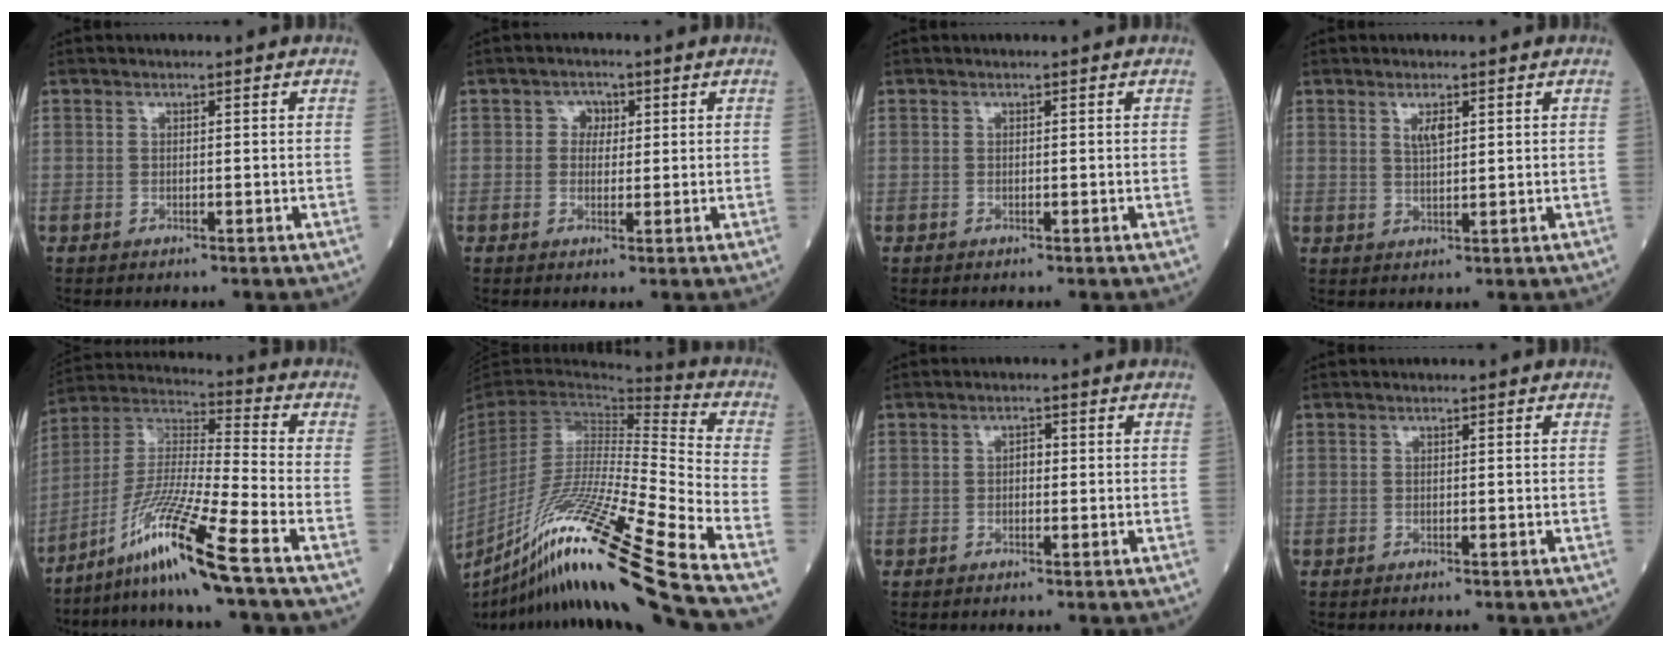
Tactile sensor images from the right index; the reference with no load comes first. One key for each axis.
{"total": 2.4, "fx": 0.6, "fy": 2.0, "fz": 1.1, "tx": -0.011, "ty": 0.003, "tz": 0.005}
{"total": 0.0}
{"total": 2.5, "fx": 1.3, "fy": 0.5, "fz": 2.1, "tx": -0.045, "ty": -0.001, "tz": 0.026}
{"total": 14.5, "fx": -9.4, "fy": -2.1, "fz": 10.8, "tx": -0.227, "ty": -0.019, "tz": -0.176}
{"total": 28.4, "fx": -19.2, "fy": -2.5, "fz": 20.8, "tx": -0.344, "ty": -0.069, "tz": -0.347}
{"total": 1.2, "fx": -0.1, "fy": 0.7, "fz": 1.0, "tx": -0.011, "ty": 0.004, "tz": -0.004}
{"total": 0.0}